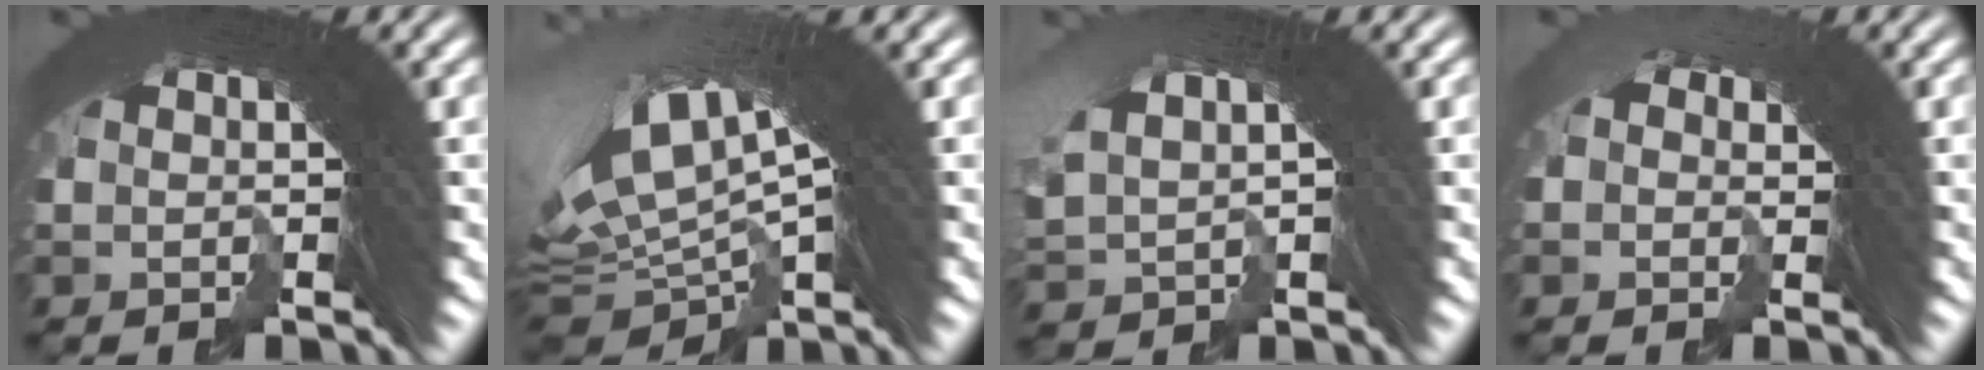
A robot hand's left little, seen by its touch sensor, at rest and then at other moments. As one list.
[{"total": 5.9, "force": [3.1, 3.1, 4.0], "torque": [-0.069, 0.020, 0.055]}, {"total": 2.1, "force": [2.0, 0.6, -0.2], "torque": [0.012, 0.008, 0.039]}, {"total": 2.6, "force": [-1.5, 0.2, -2.1], "torque": [0.033, -0.007, -0.028]}]